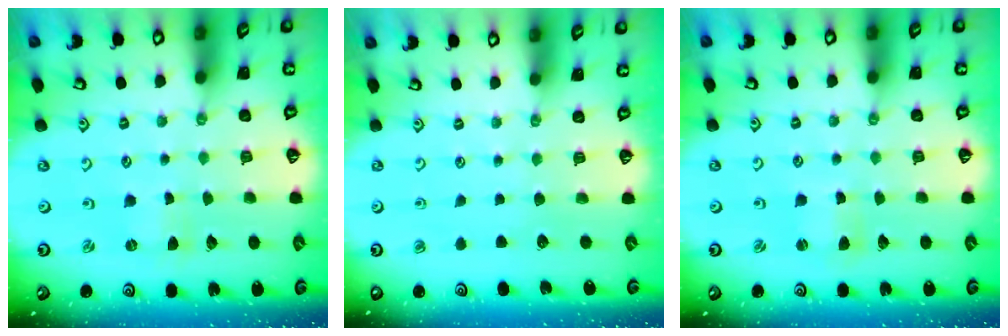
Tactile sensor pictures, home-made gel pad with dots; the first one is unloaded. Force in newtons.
{"total": 0.0}
{"total": 1.9, "press": 1.9, "slide": 0.3}